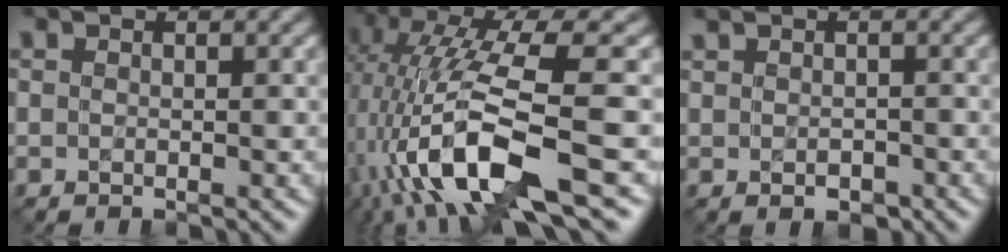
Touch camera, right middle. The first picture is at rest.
{"total": 12.5, "force": [-3.8, 3.4, 11.5], "torque": [-0.212, 0.001, -0.062]}
{"total": 1.5, "force": [-0.1, 0.8, 1.2], "torque": [-0.022, -0.003, 0.003]}